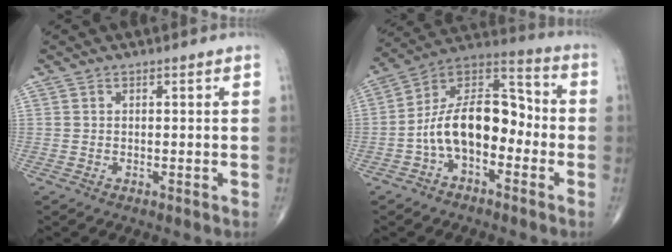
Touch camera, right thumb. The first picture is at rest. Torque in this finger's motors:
{"motor_torque": [2.28, 2.11, 1.50, -0.57, 0.14]}